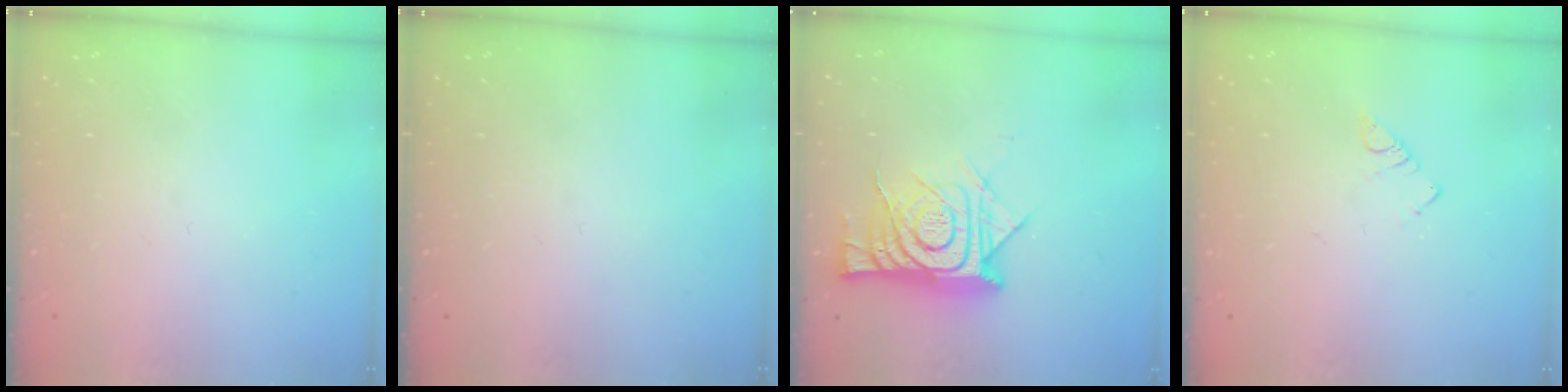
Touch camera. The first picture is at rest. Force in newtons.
{"total": 0.0}
{"total": 14.5, "press": 14.4, "slide": 1.4}
{"total": 2.7, "press": 2.7, "slide": 0.4}